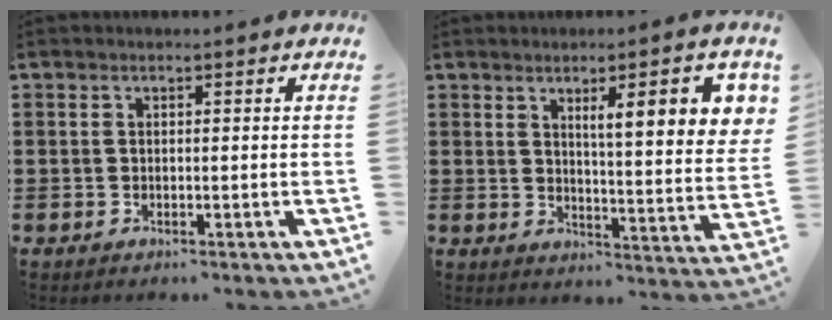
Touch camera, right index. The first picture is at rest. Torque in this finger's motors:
{"motor_torque": [1.53, 0.61, 0.65, 0.21]}